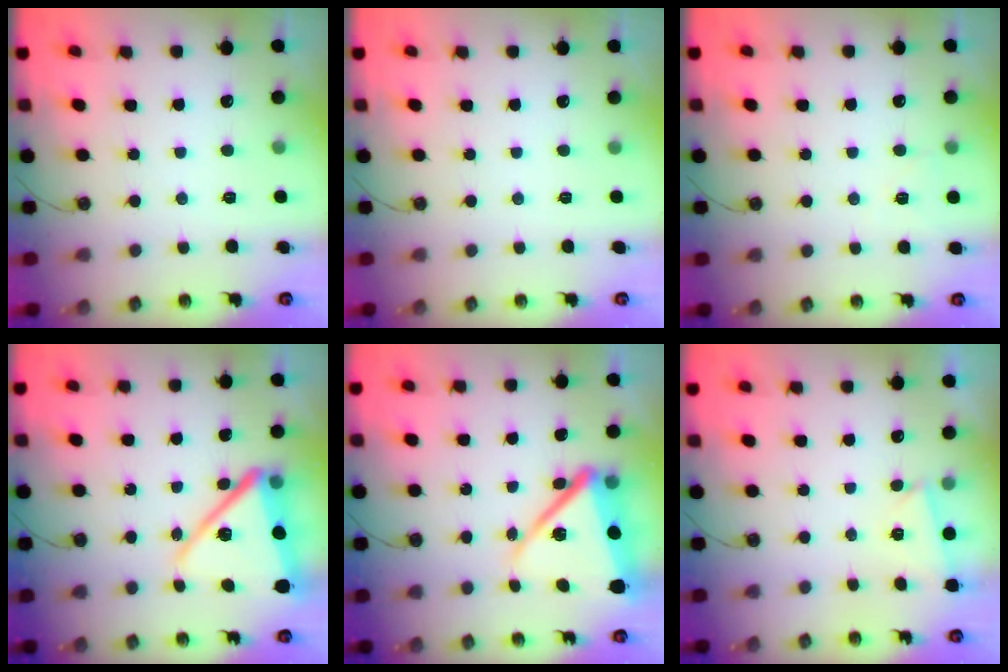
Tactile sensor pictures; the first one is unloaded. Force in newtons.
{"total": 0.0}
{"total": 5.0, "press": 4.7, "slide": 1.8}
{"total": 16.9, "press": 16.8, "slide": 2.1}
{"total": 16.2, "press": 16.1, "slide": 1.9}
{"total": 2.4, "press": 2.3, "slide": 0.6}